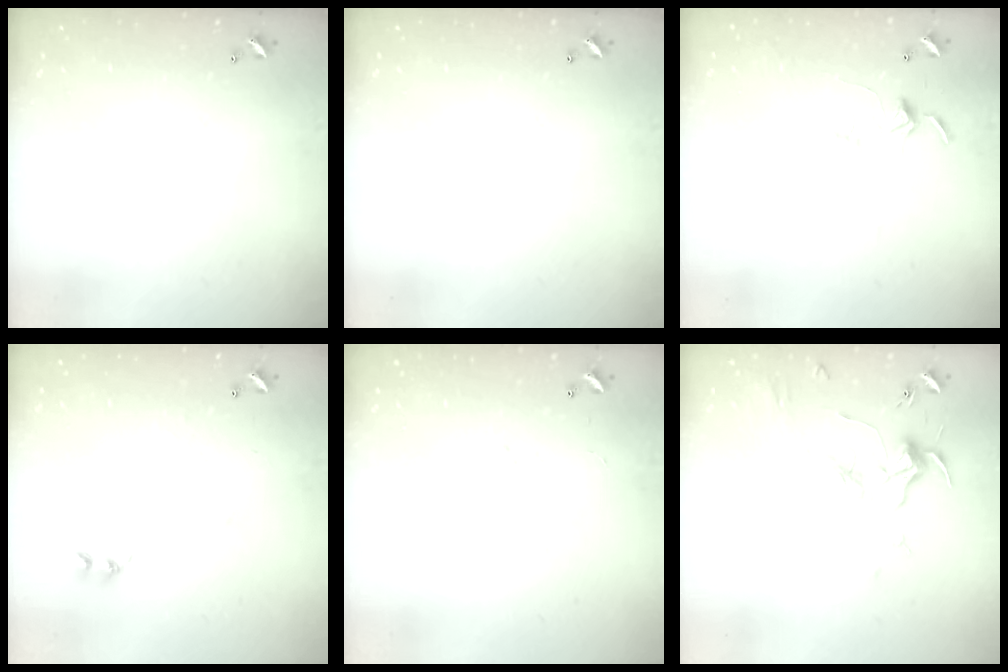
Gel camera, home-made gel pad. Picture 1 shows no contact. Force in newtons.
{"total": 0.0}
{"total": 2.8, "press": 2.8, "slide": 0.2}
{"total": 2.3, "press": 2.3, "slide": 0.3}
{"total": 1.9, "press": 1.8, "slide": 0.6}
{"total": 1.8, "press": 1.7, "slide": 0.7}